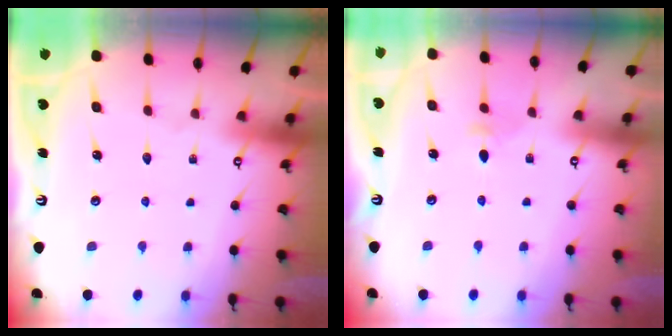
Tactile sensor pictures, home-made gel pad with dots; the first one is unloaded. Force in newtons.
{"total": 3.0, "press": 2.9, "slide": 0.7}